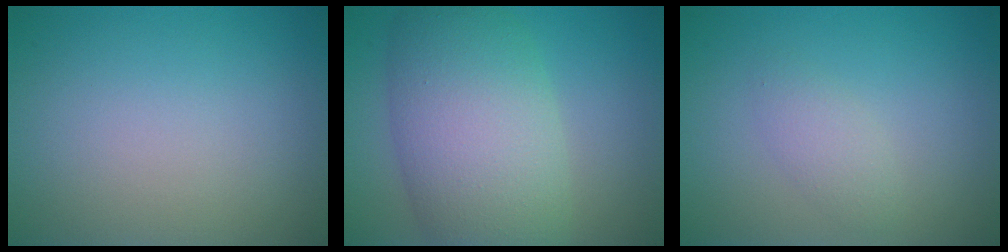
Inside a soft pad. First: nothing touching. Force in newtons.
{"total": 9.9, "press": 9.9, "slide": 0.4}
{"total": 1.7, "press": 1.6, "slide": 0.0}